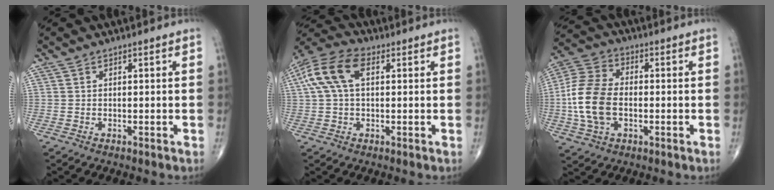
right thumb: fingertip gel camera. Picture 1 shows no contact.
{"total": 10.4, "force": [2.5, 5.9, 8.2], "torque": [-0.180, 0.032, 0.042]}
{"total": 13.2, "force": [-1.6, 8.4, 10.1], "torque": [-0.210, 0.018, -0.034]}